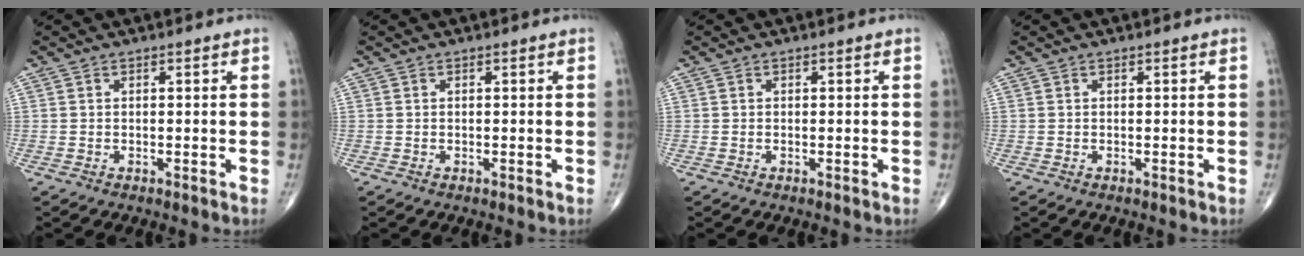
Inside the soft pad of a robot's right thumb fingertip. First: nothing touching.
{"total": 0.0}
{"total": 0.0}
{"total": 0.0}